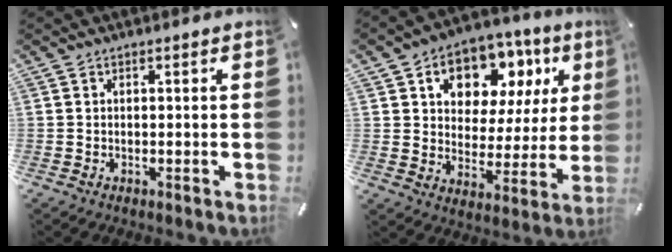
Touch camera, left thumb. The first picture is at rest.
{"total": 12.9, "force": [6.2, 9.4, 6.2], "torque": [-0.098, -0.032, 0.111]}